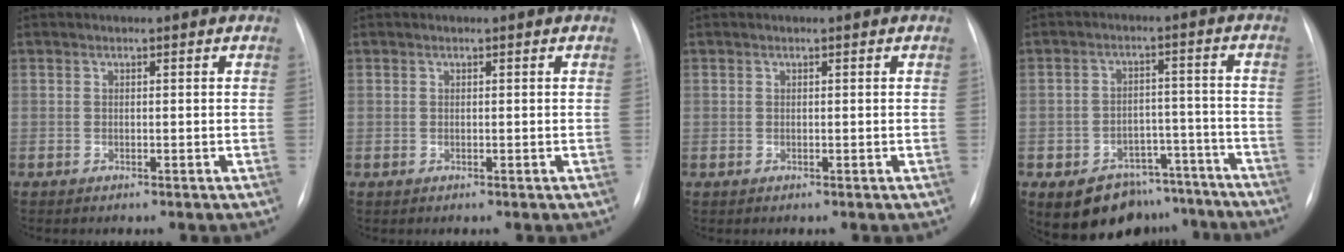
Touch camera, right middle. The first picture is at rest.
{"total": 0.0}
{"total": 0.0}
{"total": 11.3, "force": [-8.5, 6.8, 3.1], "torque": [-0.021, 0.043, -0.112]}